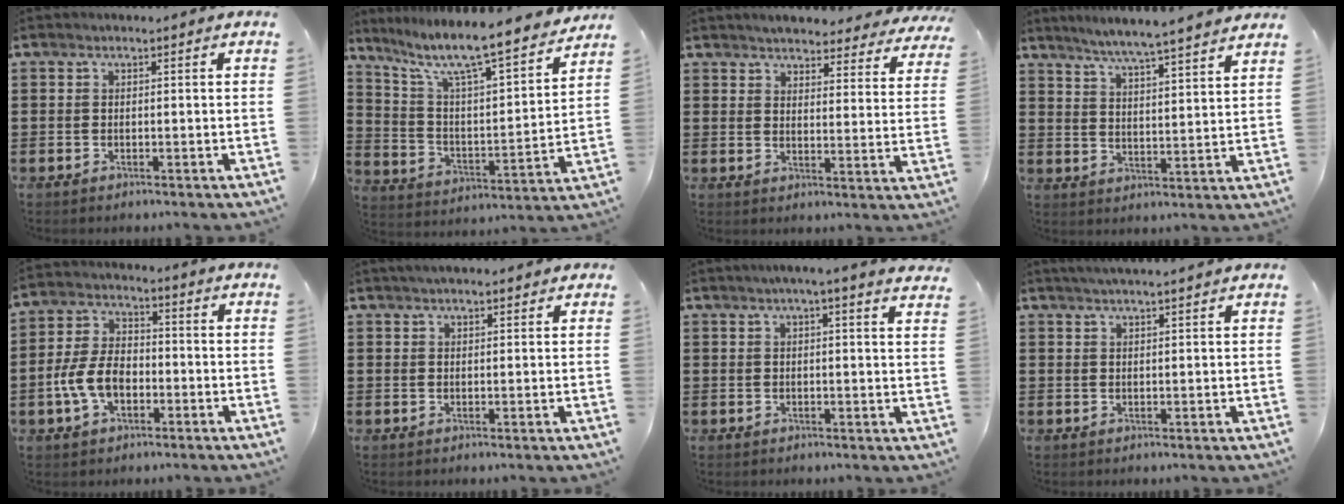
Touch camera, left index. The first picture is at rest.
{"total": 8.7, "force": [7.3, 0.5, 4.8], "torque": [-0.123, -0.058, 0.116]}
{"total": 4.1, "force": [4.1, 0.2, 0.5], "torque": [-0.022, -0.027, 0.070]}
{"total": 5.2, "force": [4.9, -1.2, 1.3], "torque": [-0.048, -0.038, 0.081]}
{"total": 7.6, "force": [-2.4, 4.6, 5.6], "torque": [-0.138, 0.002, -0.053]}
{"total": 2.2, "force": [1.9, 0.4, 1.1], "torque": [-0.023, 0.007, 0.035]}
{"total": 2.8, "force": [2.2, -0.5, 1.7], "torque": [-0.037, -0.002, 0.039]}
{"total": 2.0, "force": [1.8, -0.3, 0.8], "torque": [-0.018, 0.002, 0.035]}